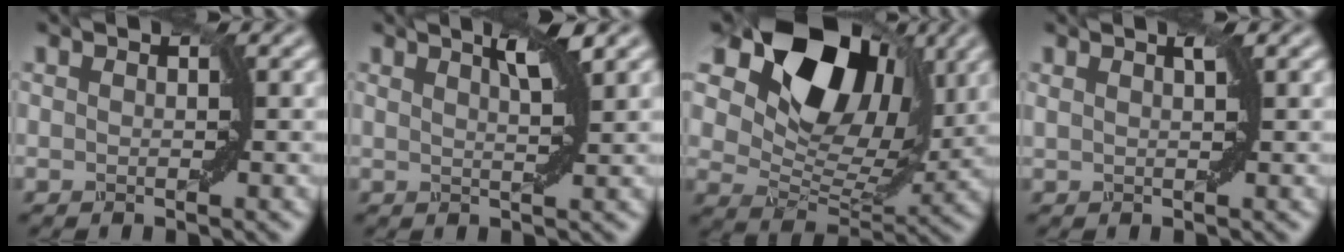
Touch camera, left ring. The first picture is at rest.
{"total": 2.2, "force": [1.4, -0.1, 1.7], "torque": [-0.025, 0.004, 0.024]}
{"total": 12.8, "force": [5.9, 8.0, 8.1], "torque": [-0.140, 0.010, 0.102]}
{"total": 0.9, "force": [0.7, -0.1, 0.6], "torque": [-0.016, 0.002, 0.014]}